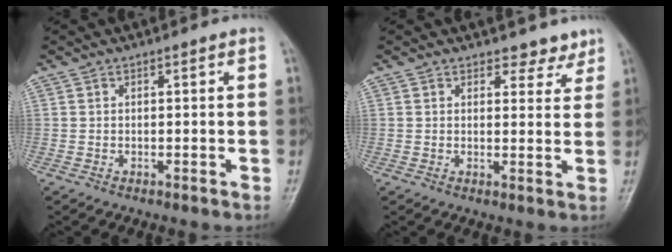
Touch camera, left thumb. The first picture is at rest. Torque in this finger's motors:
{"motor_torque": [-0.12, 0.01, -0.44, -0.21, 0.04]}